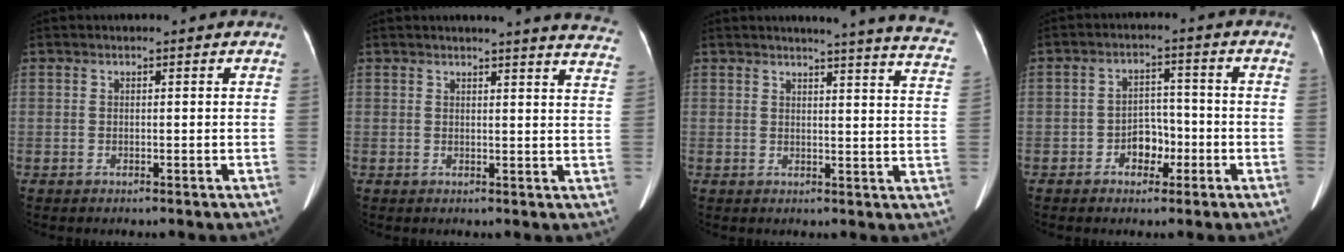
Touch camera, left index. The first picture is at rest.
{"total": 13.3, "force": [12.7, 0.3, 3.9], "torque": [-0.030, -0.070, 0.113]}
{"total": 14.9, "force": [13.1, -0.2, 7.1], "torque": [-0.085, -0.069, 0.126]}
{"total": 4.5, "force": [-1.9, 3.0, 2.7], "torque": [-0.043, 0.014, -0.031]}